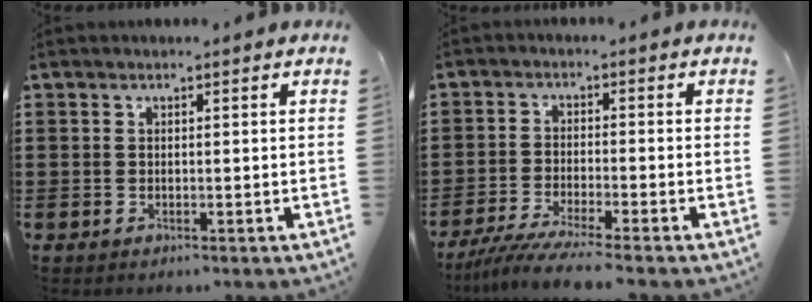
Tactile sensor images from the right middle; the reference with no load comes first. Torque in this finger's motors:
{"motor_torque": [1.07, -0.87, 0.43, 0.15]}